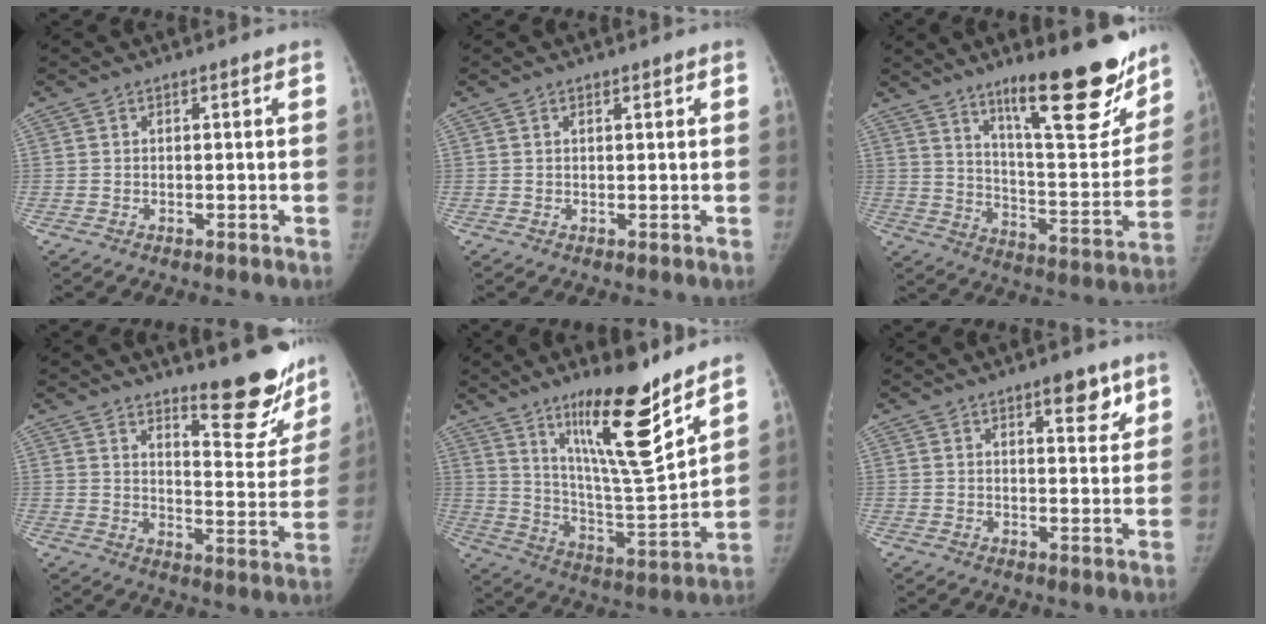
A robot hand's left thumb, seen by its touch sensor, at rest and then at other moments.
{"total": 0.9, "force": [0.5, 0.4, 0.6], "torque": [-0.007, -0.001, 0.006]}
{"total": 23.6, "force": [15.6, 6.0, 16.7], "torque": [-0.194, -0.096, 0.241]}
{"total": 15.4, "force": [12.2, 4.1, 8.4], "torque": [-0.064, -0.115, 0.164]}
{"total": 20.1, "force": [13.1, 3.6, 14.8], "torque": [-0.214, -0.089, 0.225]}
{"total": 6.2, "force": [3.7, 2.5, 4.3], "torque": [-0.034, -0.020, 0.047]}